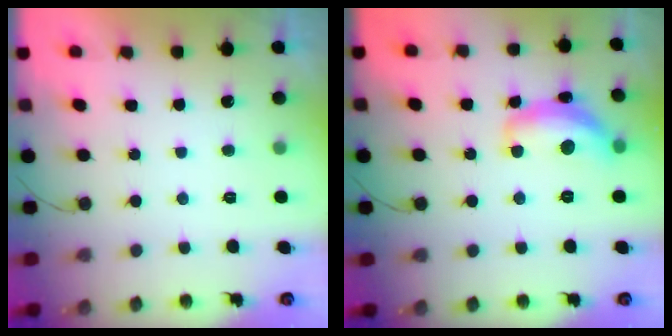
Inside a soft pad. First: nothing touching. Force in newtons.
{"total": 13.1, "press": 13.1, "slide": 0.8}